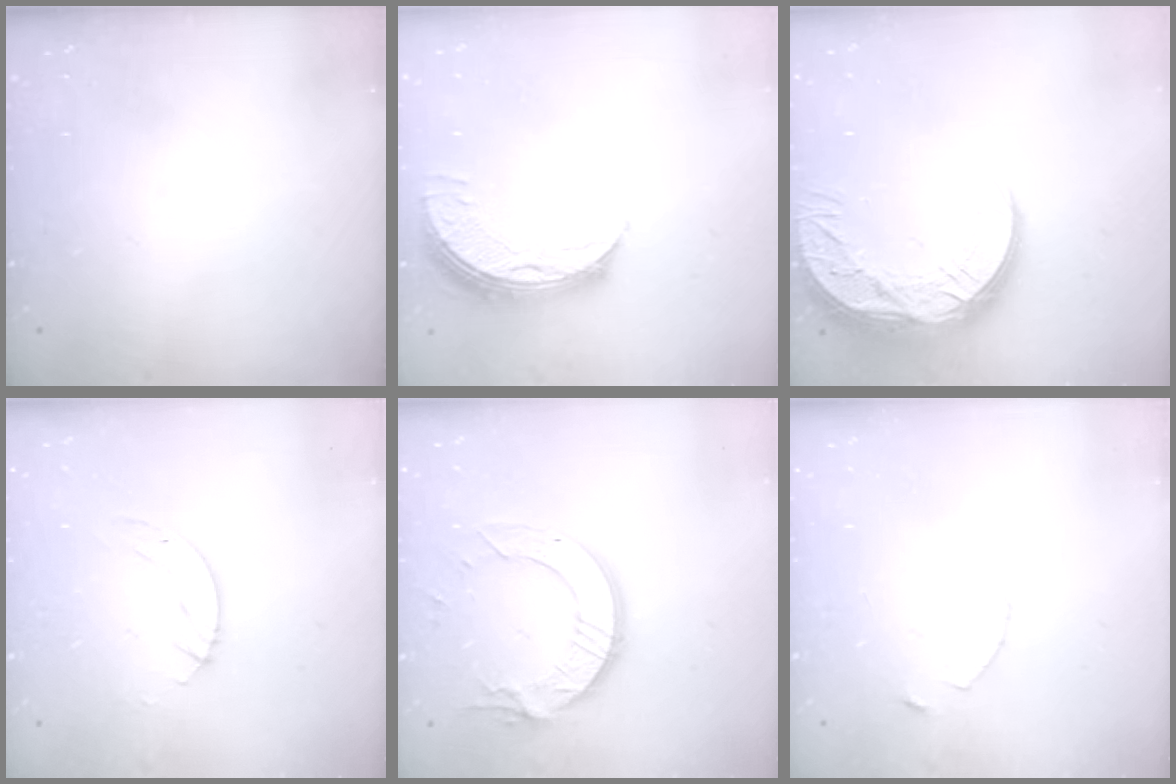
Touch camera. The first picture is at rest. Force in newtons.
{"total": 9.0, "press": 9.0, "slide": 0.9}
{"total": 16.0, "press": 16.0, "slide": 1.3}
{"total": 3.0, "press": 3.0, "slide": 0.2}
{"total": 12.7, "press": 12.6, "slide": 1.2}
{"total": 2.5, "press": 2.4, "slide": 0.3}